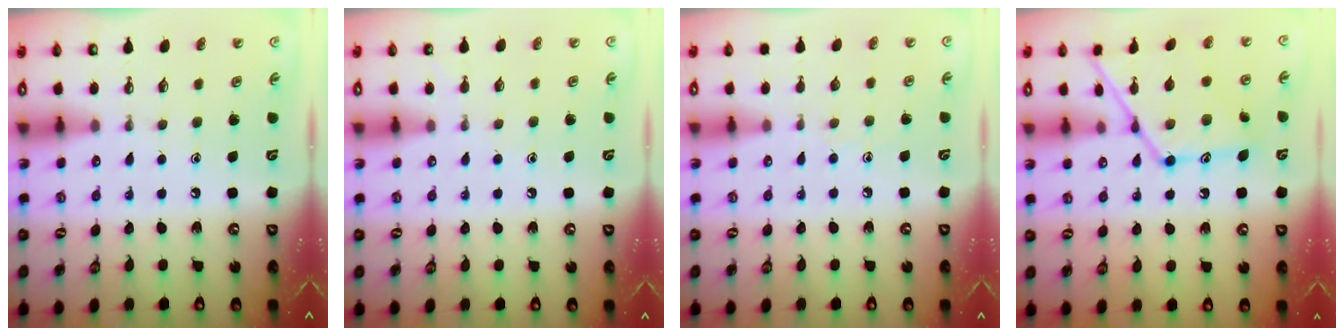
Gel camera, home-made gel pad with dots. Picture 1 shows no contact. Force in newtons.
{"total": 2.9, "press": 2.9, "slide": 0.4}
{"total": 4.2, "press": 4.2, "slide": 0.5}
{"total": 15.0, "press": 15.0, "slide": 0.9}